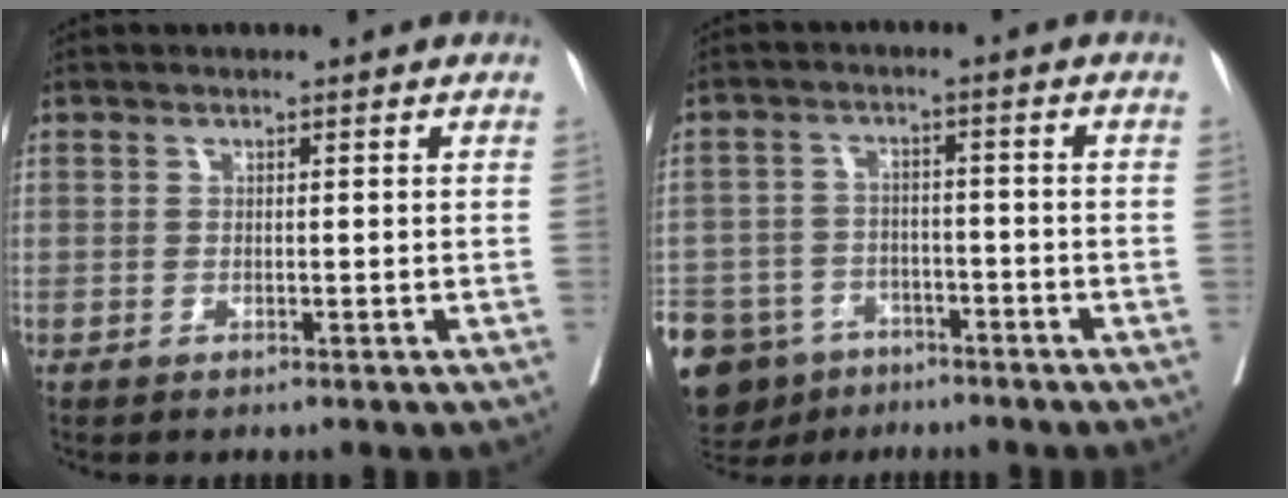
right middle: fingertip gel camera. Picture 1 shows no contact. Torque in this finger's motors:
{"motor_torque": [1.21, -0.93, 1.05, 0.21]}